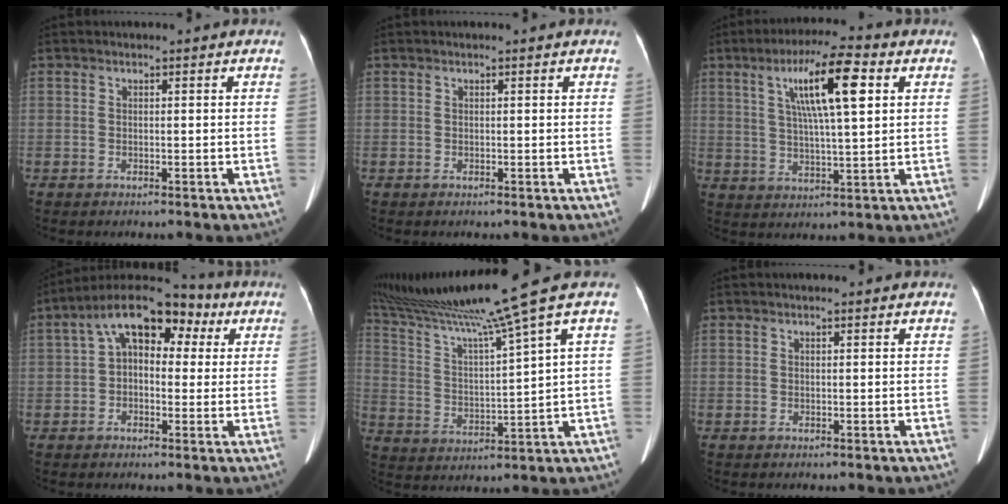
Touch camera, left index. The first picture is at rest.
{"total": 0.0}
{"total": 11.9, "force": [4.2, 1.5, 11.0], "torque": [-0.194, 0.018, 0.072]}
{"total": 12.2, "force": [4.1, 6.8, 9.3], "torque": [-0.147, 0.063, 0.061]}
{"total": 15.0, "force": [11.8, -4.1, 8.3], "torque": [-0.148, -0.028, 0.209]}
{"total": 1.4, "force": [1.2, 0.3, 0.7], "torque": [-0.010, 0.016, 0.015]}